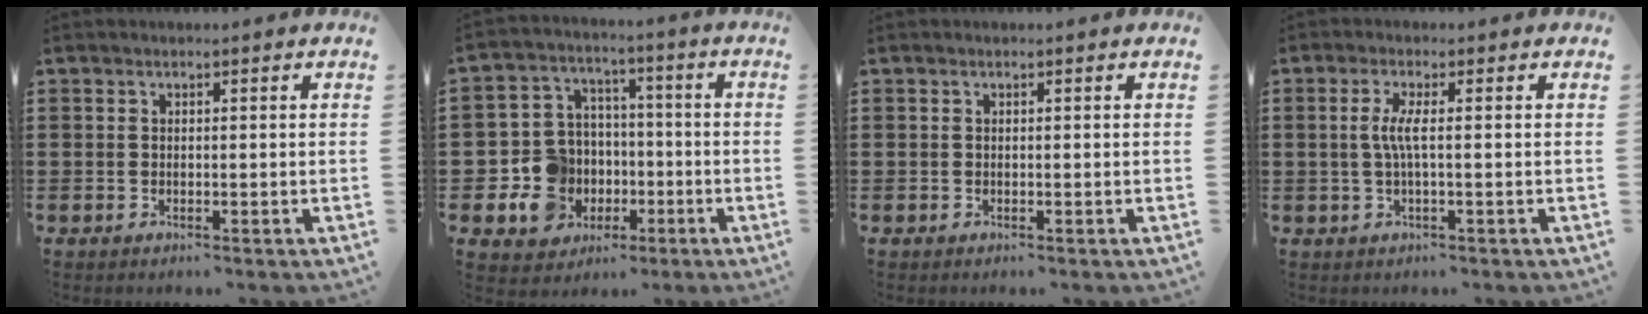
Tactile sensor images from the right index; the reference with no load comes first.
{"total": 10.1, "force": [-2.3, 9.4, 3.1], "torque": [-0.116, 0.013, -0.032]}
{"total": 0.0}
{"total": 3.4, "force": [-0.1, 0.1, 3.4], "torque": [-0.078, -0.009, -0.010]}